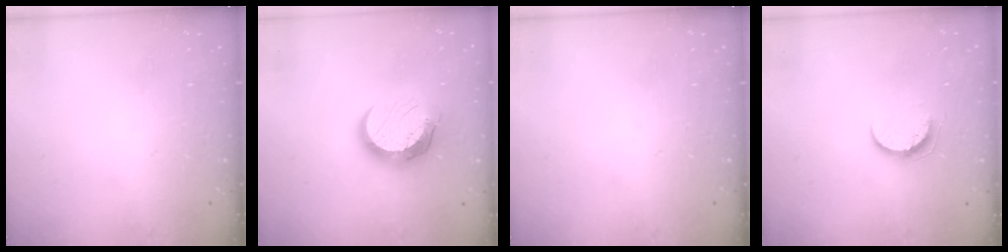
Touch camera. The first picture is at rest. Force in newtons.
{"total": 11.8, "press": 11.8, "slide": 0.8}
{"total": 0.0}
{"total": 7.5, "press": 7.4, "slide": 0.4}